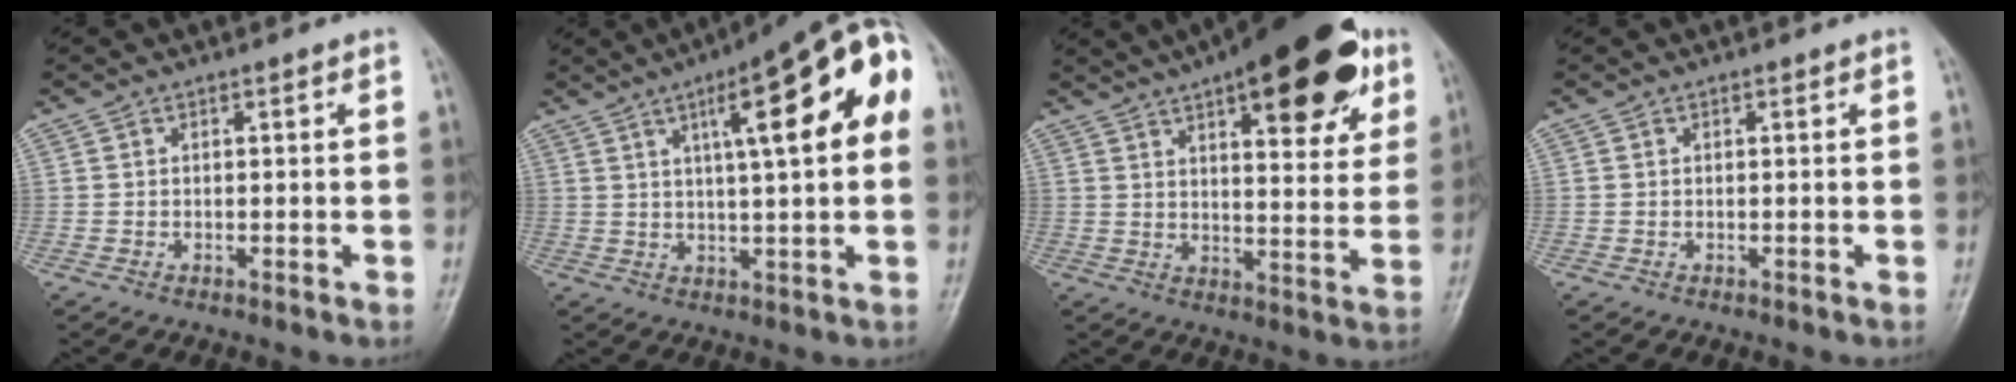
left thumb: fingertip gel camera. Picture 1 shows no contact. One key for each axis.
{"total": 17.9, "fx": 5.1, "fy": 4.2, "fz": 16.6, "tx": -0.207, "ty": 0.018, "tz": 0.062}
{"total": 23.1, "fx": 12.2, "fy": 8.4, "fz": 17.7, "tx": -0.214, "ty": -0.018, "tz": 0.169}
{"total": 0.0}